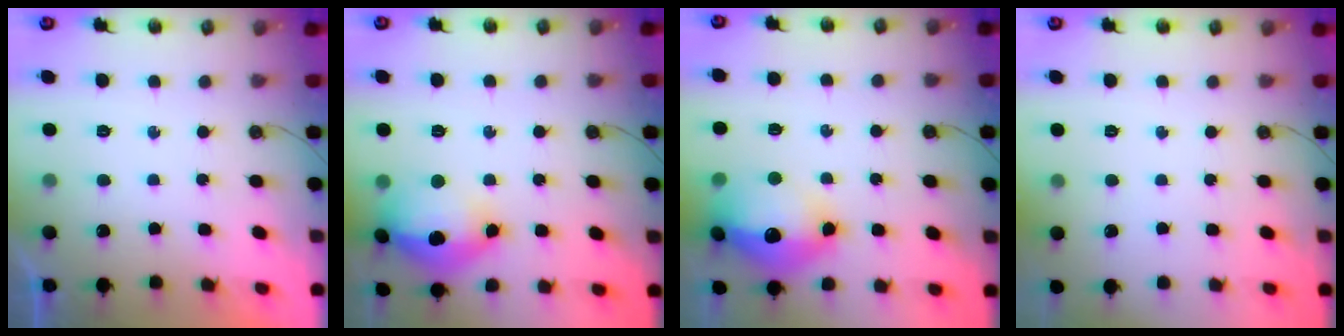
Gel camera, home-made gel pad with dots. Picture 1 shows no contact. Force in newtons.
{"total": 16.9, "press": 16.6, "slide": 3.4}
{"total": 17.8, "press": 17.7, "slide": 1.7}
{"total": 0.0}